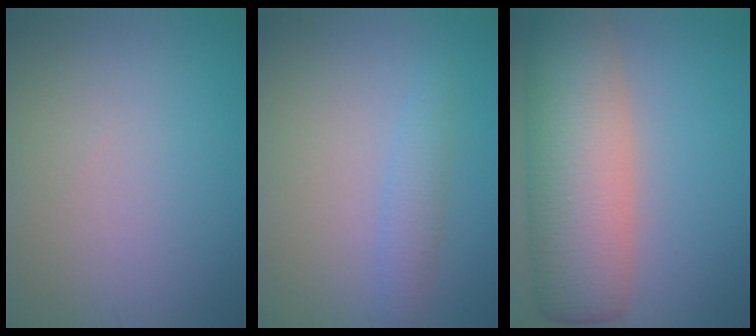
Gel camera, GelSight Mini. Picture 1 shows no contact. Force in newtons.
{"total": 2.0, "press": 2.0, "slide": 0.2}
{"total": 10.6, "press": 10.5, "slide": 0.5}